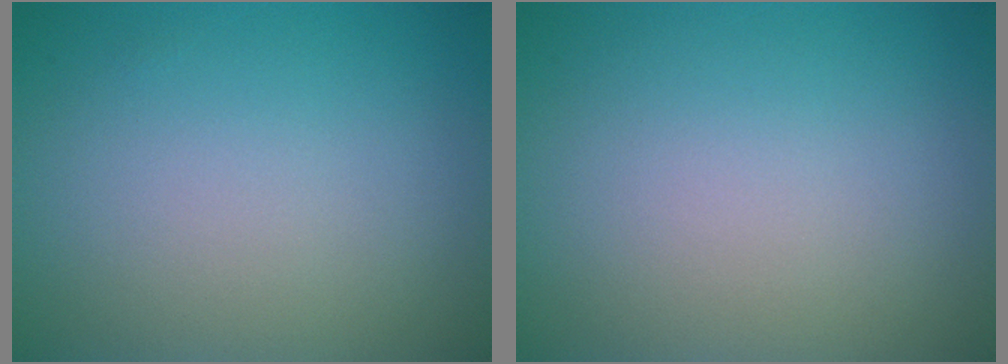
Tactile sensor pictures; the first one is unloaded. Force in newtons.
{"total": 0.0}